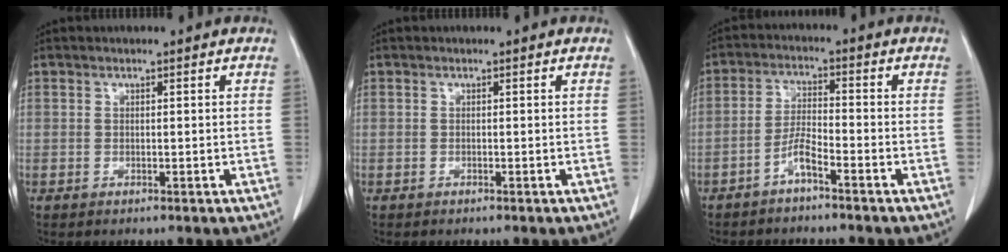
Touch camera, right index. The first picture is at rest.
{"total": 0.0}
{"total": 3.9, "force": [-2.8, 0.3, 2.7], "torque": [-0.058, 0.007, -0.057]}